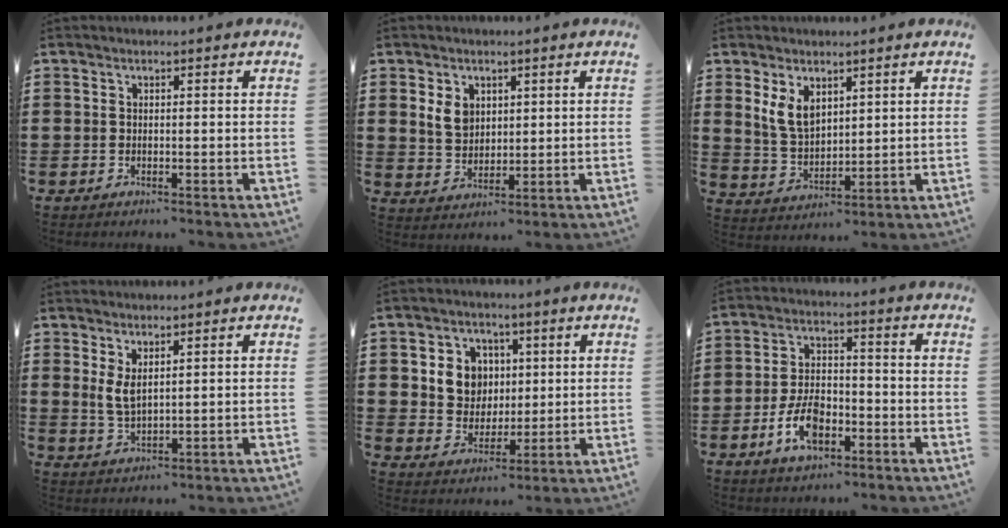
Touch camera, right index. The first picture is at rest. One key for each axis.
{"total": 4.2, "fx": 1.6, "fy": 3.2, "fz": 2.2, "tx": -0.055, "ty": 0.010, "tz": 0.029}
{"total": 5.6, "fx": 2.7, "fy": 3.3, "fz": 3.6, "tx": -0.089, "ty": 0.005, "tz": 0.049}
{"total": 3.5, "fx": 1.5, "fy": 1.4, "fz": 2.8, "tx": -0.066, "ty": -0.002, "tz": 0.026}
{"total": 6.9, "fx": 1.6, "fy": 6.3, "fz": 2.4, "tx": -0.060, "ty": 0.015, "tz": 0.025}
{"total": 7.6, "fx": -3.4, "fy": 4.0, "fz": 5.5, "tx": -0.124, "ty": 0.002, "tz": -0.066}